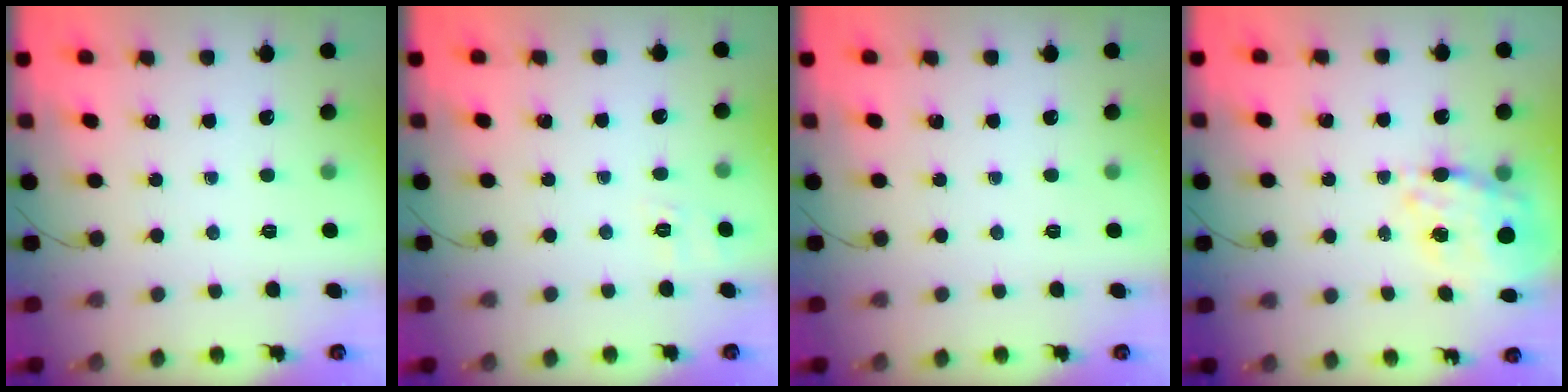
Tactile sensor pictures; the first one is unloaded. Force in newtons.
{"total": 2.8, "press": 2.2, "slide": 1.8}
{"total": 0.0}
{"total": 14.8, "press": 14.3, "slide": 3.8}